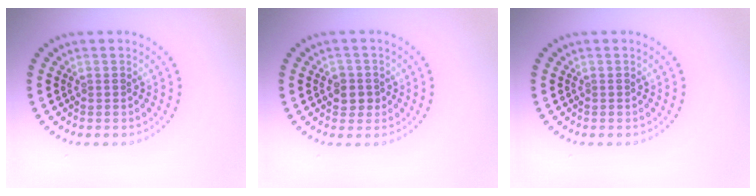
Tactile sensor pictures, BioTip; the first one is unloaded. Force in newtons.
{"total": 1.7, "press": 1.6, "slide": 0.6}
{"total": 0.0}